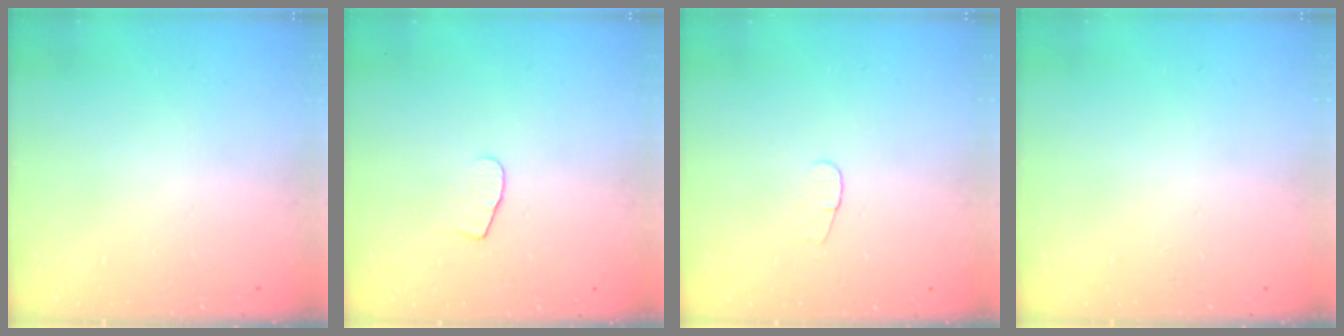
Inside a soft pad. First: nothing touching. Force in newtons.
{"total": 5.4, "press": 5.4, "slide": 0.5}
{"total": 3.6, "press": 3.6, "slide": 0.4}
{"total": 0.0}